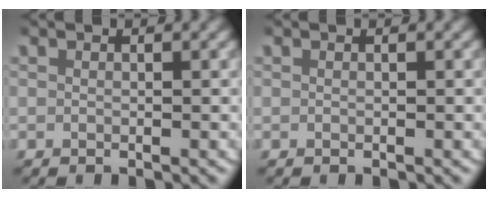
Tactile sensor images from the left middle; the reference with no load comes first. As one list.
[{"total": 0.0}]